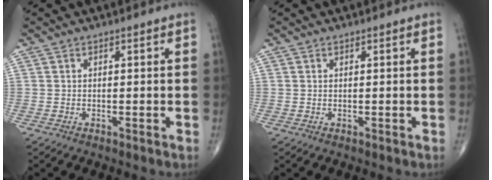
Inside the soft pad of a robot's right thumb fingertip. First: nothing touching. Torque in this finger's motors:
{"motor_torque": [-0.08, 0.27, -0.19, 0.01, 0.01]}